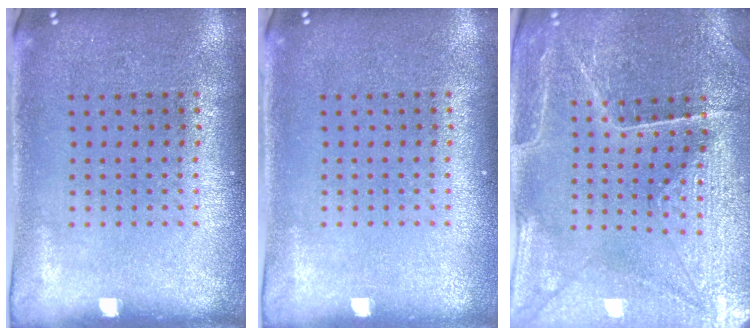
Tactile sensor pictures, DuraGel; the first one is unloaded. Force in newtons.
{"total": 0.0}
{"total": 3.4, "press": 3.4, "slide": 0.3}